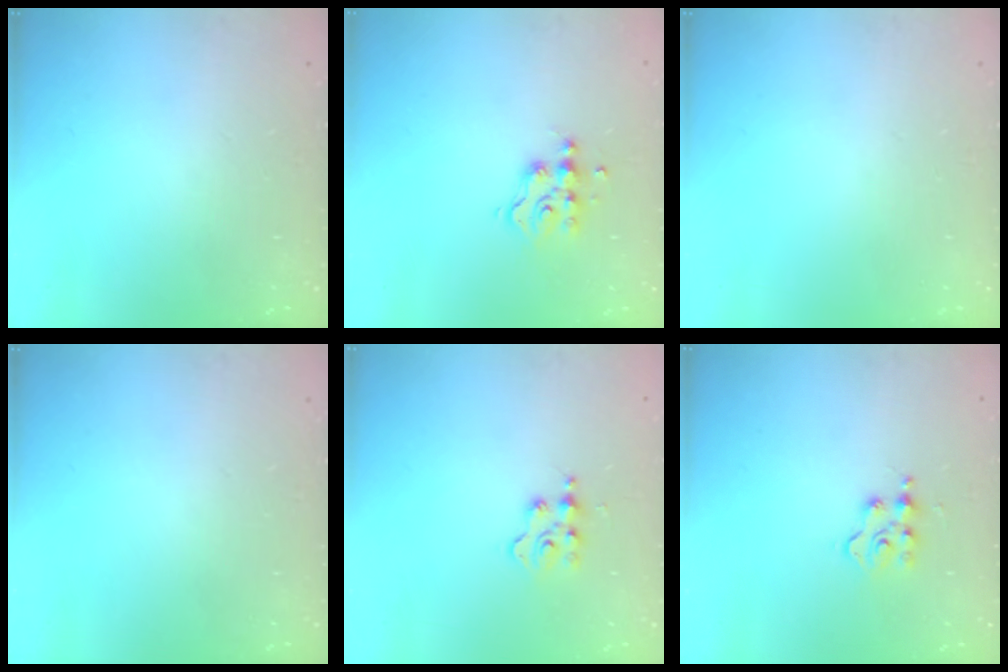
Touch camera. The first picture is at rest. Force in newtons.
{"total": 5.9, "press": 5.9, "slide": 0.3}
{"total": 0.0}
{"total": 0.0}
{"total": 2.3, "press": 2.2, "slide": 0.5}
{"total": 3.4, "press": 3.4, "slide": 0.5}